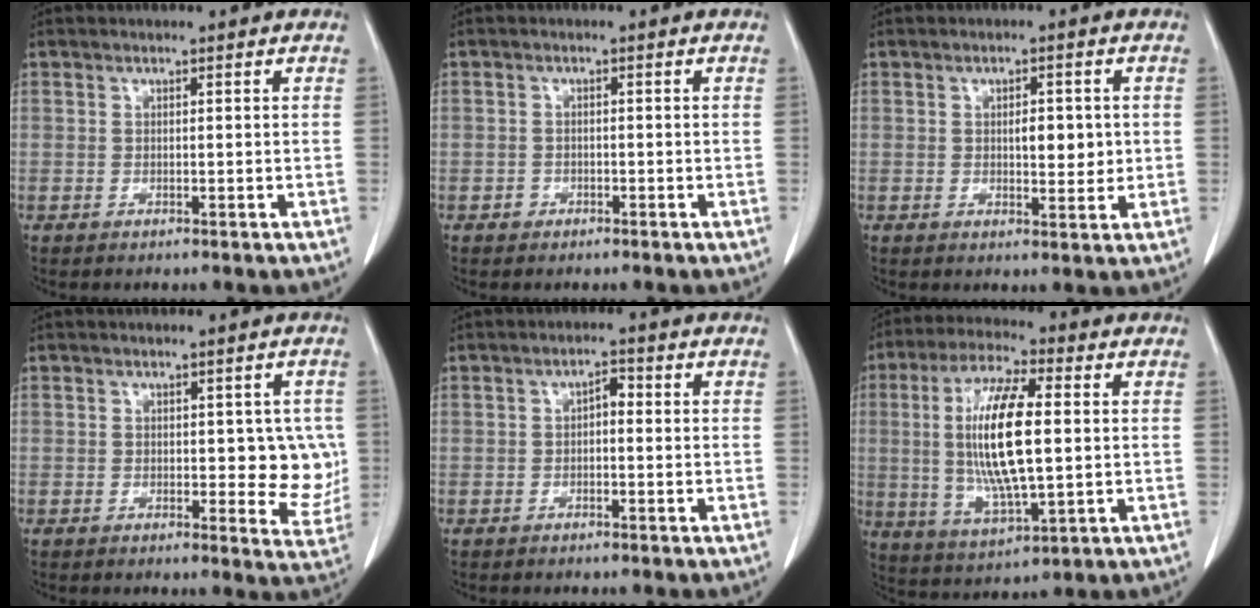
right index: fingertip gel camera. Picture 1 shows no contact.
{"total": 1.2, "force": [-0.7, 1.0, 0.1], "torque": [0.000, 0.005, -0.015]}
{"total": 4.0, "force": [0.4, 1.7, 3.6], "torque": [-0.053, -0.001, 0.009]}
{"total": 5.7, "force": [0.3, 3.0, 4.8], "torque": [-0.036, 0.002, 0.007]}
{"total": 1.9, "force": [-0.1, 0.9, 1.6], "torque": [-0.021, 0.007, -0.004]}
{"total": 15.1, "force": [0.9, 3.3, 14.7], "torque": [-0.298, -0.004, 0.017]}